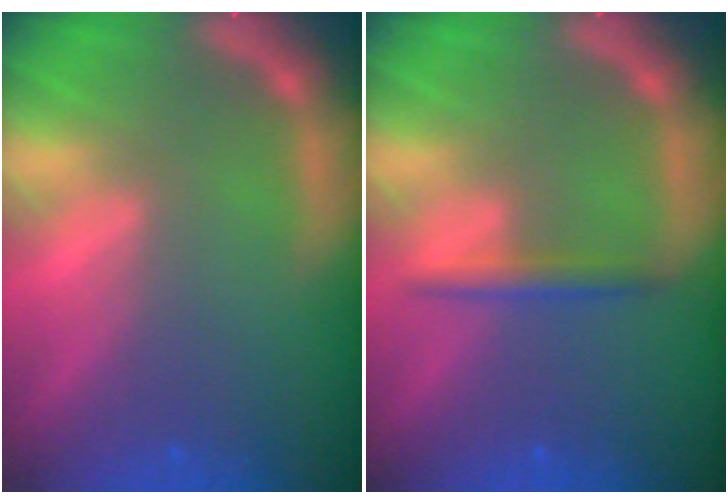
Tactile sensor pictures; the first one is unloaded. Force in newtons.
{"total": 1.9}